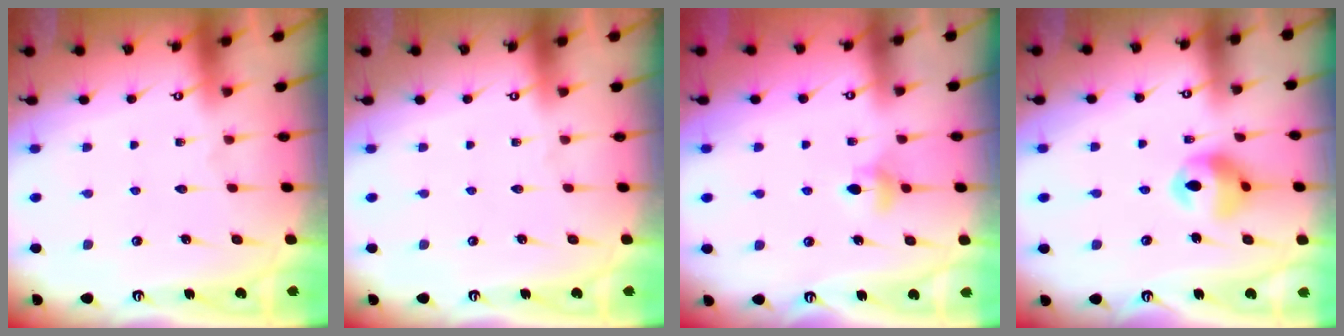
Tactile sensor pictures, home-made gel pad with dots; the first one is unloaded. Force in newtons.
{"total": 0.0}
{"total": 4.5, "press": 4.4, "slide": 0.6}
{"total": 12.5, "press": 11.9, "slide": 3.8}